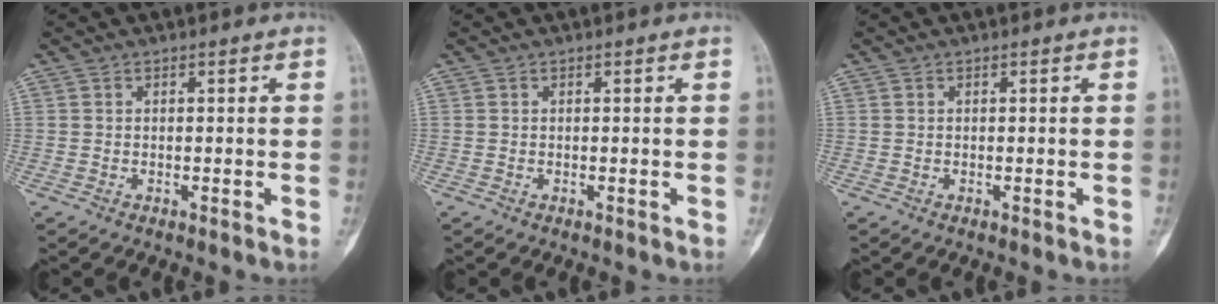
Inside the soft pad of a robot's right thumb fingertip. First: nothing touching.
{"total": 0.0}
{"total": 0.0}